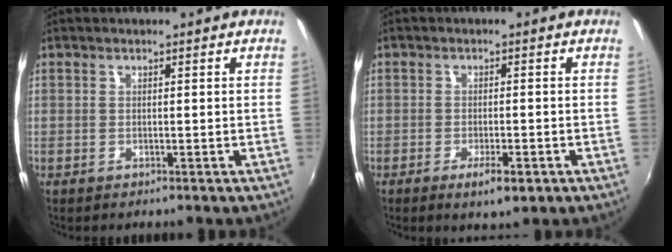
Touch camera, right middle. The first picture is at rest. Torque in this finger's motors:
{"motor_torque": [0.65, -1.10, 0.06, 0.03]}